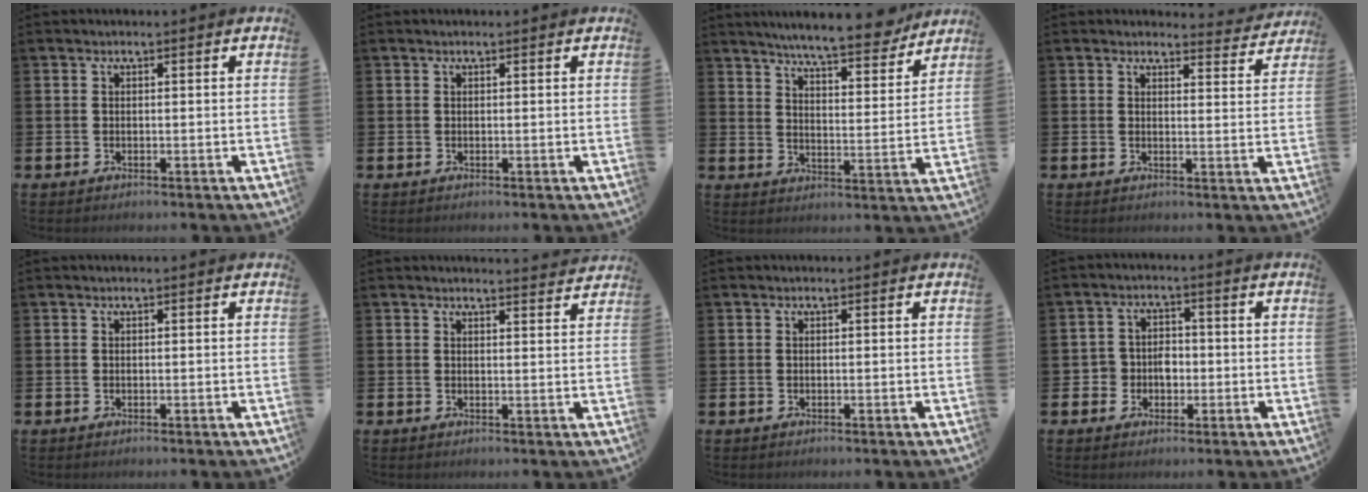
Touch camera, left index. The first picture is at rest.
{"total": 0.0}
{"total": 8.0, "force": [7.6, 0.5, 2.6], "torque": [-0.050, -0.051, 0.128]}
{"total": 3.1, "force": [3.0, 0.6, 0.1], "torque": [0.014, -0.025, 0.047]}
{"total": 0.0}
{"total": 2.3, "force": [2.3, 0.0, 0.0], "torque": [0.013, -0.019, 0.039]}
{"total": 0.0}
{"total": 3.6, "force": [-1.0, 3.3, 1.1], "torque": [-0.021, 0.003, -0.027]}